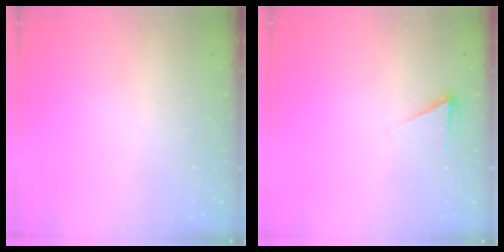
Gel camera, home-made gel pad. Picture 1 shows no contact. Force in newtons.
{"total": 4.9, "press": 4.8, "slide": 0.7}